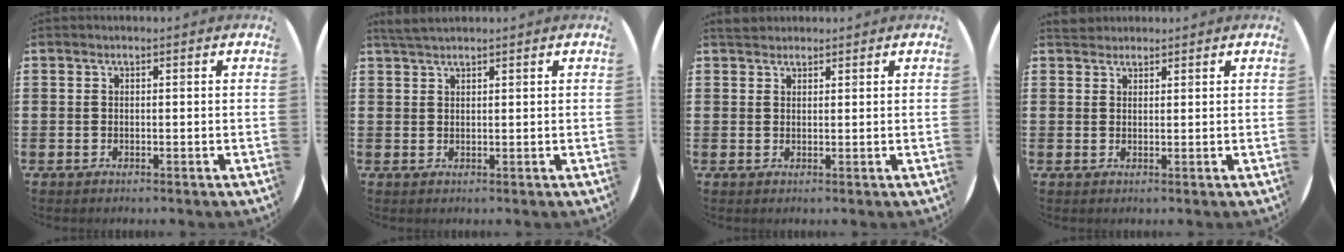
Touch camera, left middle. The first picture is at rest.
{"total": 1.9, "force": [1.7, 0.2, 0.7], "torque": [-0.017, 0.003, 0.033]}
{"total": 1.7, "force": [1.6, 0.6, 0.2], "torque": [-0.001, 0.001, 0.030]}
{"total": 1.8, "force": [1.7, 0.6, 0.1], "torque": [-0.005, 0.005, 0.034]}